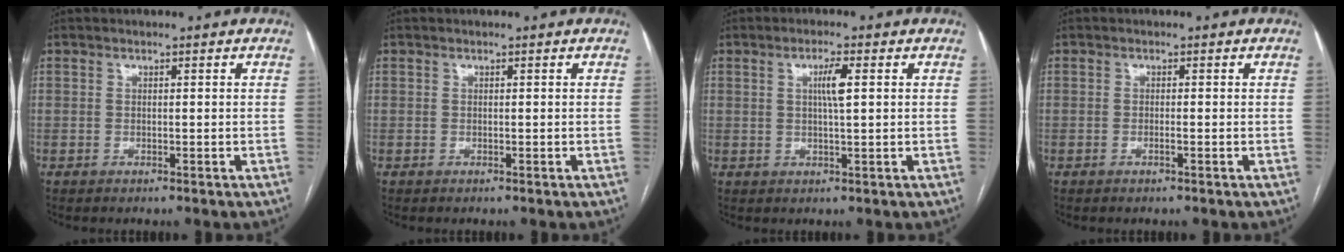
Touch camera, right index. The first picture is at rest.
{"total": 0.0}
{"total": 3.6, "force": [0.9, 0.1, 3.5], "torque": [-0.062, -0.001, 0.014]}
{"total": 0.7, "force": [-0.3, -0.1, 0.6], "torque": [-0.013, -0.001, -0.005]}